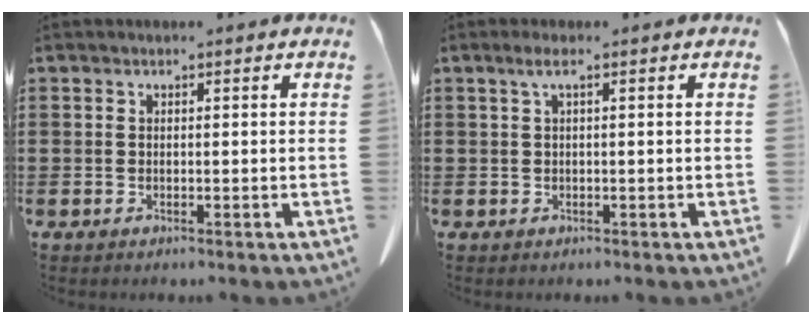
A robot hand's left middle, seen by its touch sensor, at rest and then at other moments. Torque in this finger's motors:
{"motor_torque": [-0.03, 0.08, 0.00, 0.00]}